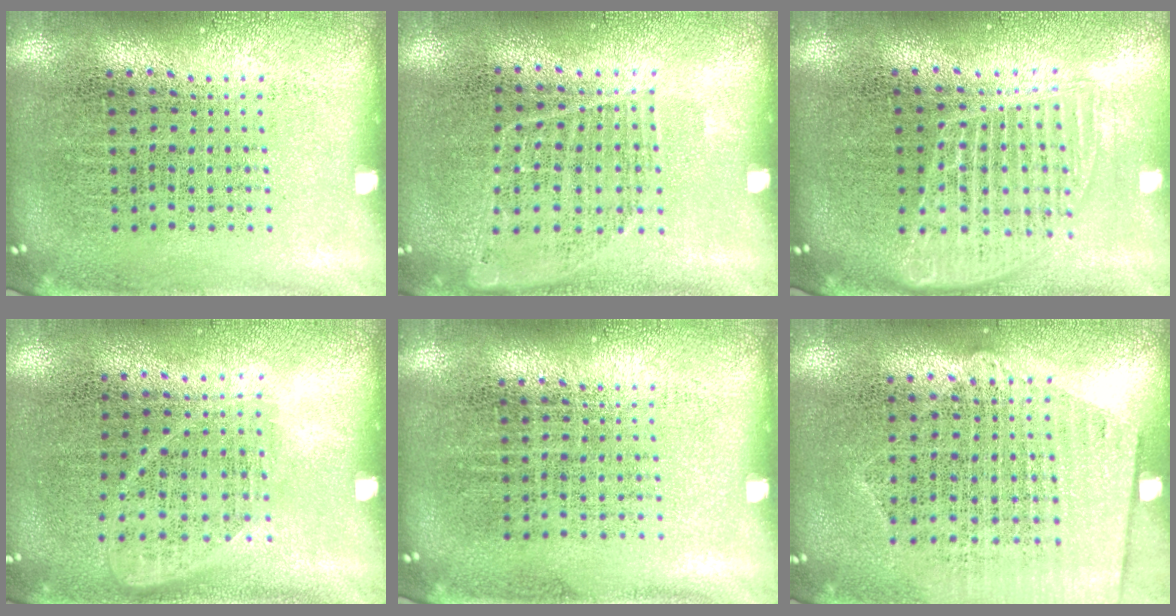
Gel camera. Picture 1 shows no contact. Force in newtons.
{"total": 0.9, "press": 0.9, "slide": 0.3}
{"total": 1.6, "press": 1.4, "slide": 0.8}
{"total": 1.1, "press": 0.9, "slide": 0.6}
{"total": 0.0}
{"total": 1.3, "press": 1.2, "slide": 0.5}